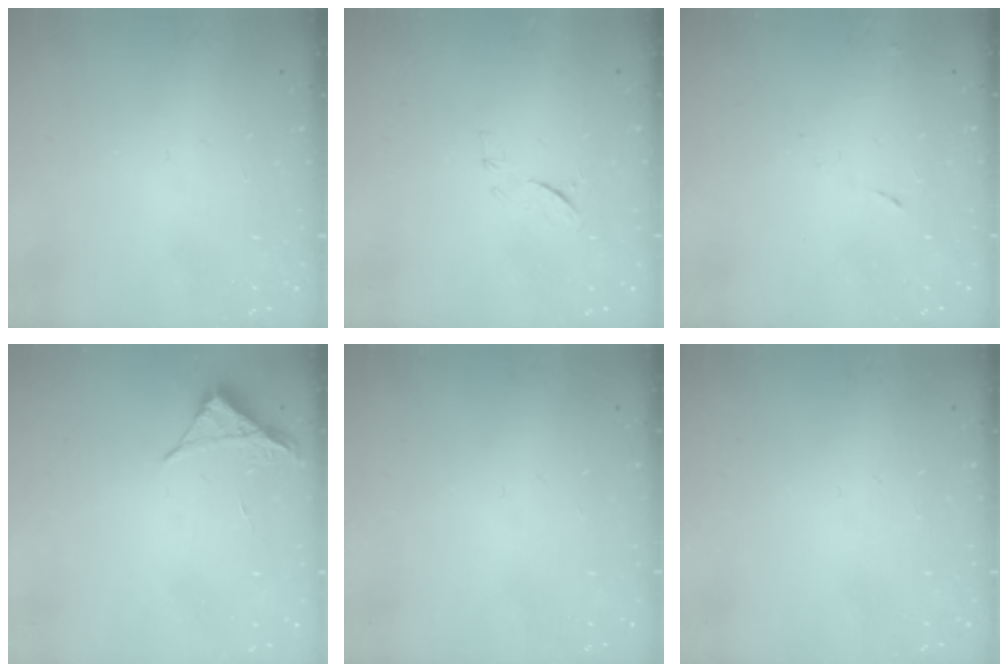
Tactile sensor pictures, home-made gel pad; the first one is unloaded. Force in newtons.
{"total": 6.2, "press": 6.2, "slide": 1.0}
{"total": 4.1, "press": 4.1, "slide": 0.7}
{"total": 3.9, "press": 3.8, "slide": 0.5}
{"total": 0.0}
{"total": 0.0}